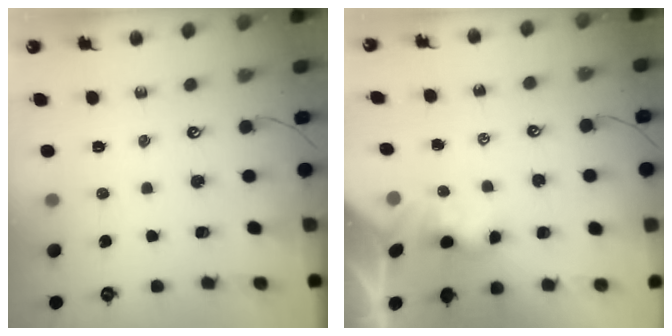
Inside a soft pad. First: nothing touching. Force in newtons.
{"total": 3.2, "press": 3.1, "slide": 0.4}